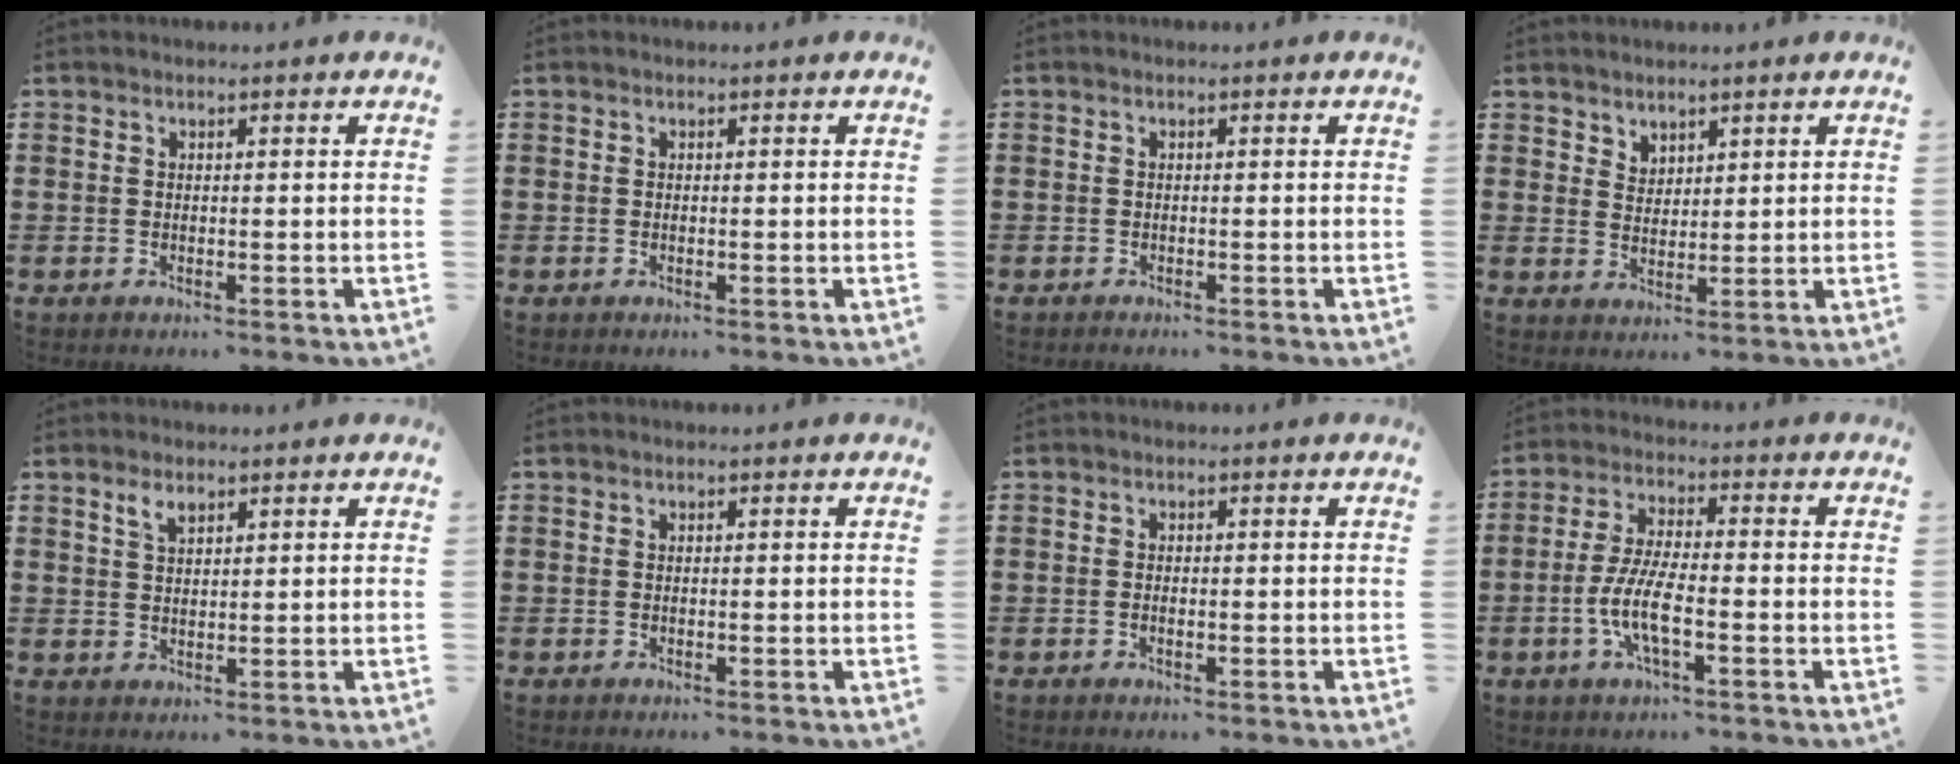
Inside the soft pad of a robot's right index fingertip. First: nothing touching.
{"total": 0.0}
{"total": 0.5, "force": [-0.5, 0.1, -0.1], "torque": [0.000, 0.001, -0.011]}
{"total": 2.7, "force": [2.3, 1.5, -0.1], "torque": [-0.005, 0.004, 0.045]}
{"total": 2.3, "force": [1.6, 1.1, 1.3], "torque": [-0.031, 0.004, 0.029]}
{"total": 0.0}
{"total": 0.8, "force": [-0.3, 0.2, 0.7], "torque": [-0.013, -0.004, -0.004]}
{"total": 7.1, "force": [-2.5, 1.7, 6.4], "torque": [-0.148, -0.014, -0.055]}